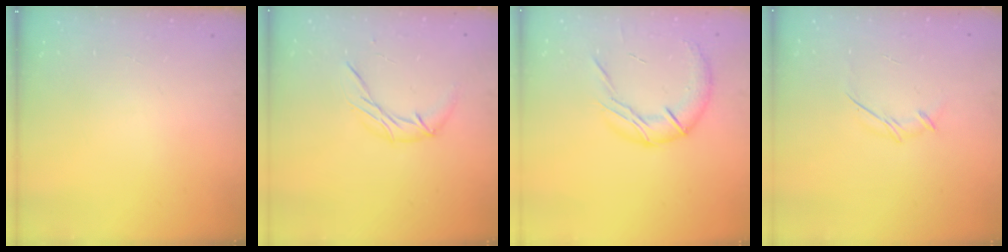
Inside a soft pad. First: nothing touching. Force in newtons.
{"total": 6.8, "press": 6.8, "slide": 0.7}
{"total": 12.1, "press": 12.0, "slide": 1.1}
{"total": 3.8, "press": 3.7, "slide": 0.7}